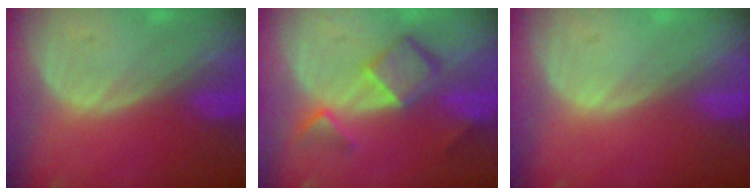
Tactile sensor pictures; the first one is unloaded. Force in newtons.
{"total": 7.2, "press": 6.2, "slide": 3.6}
{"total": 0.0}